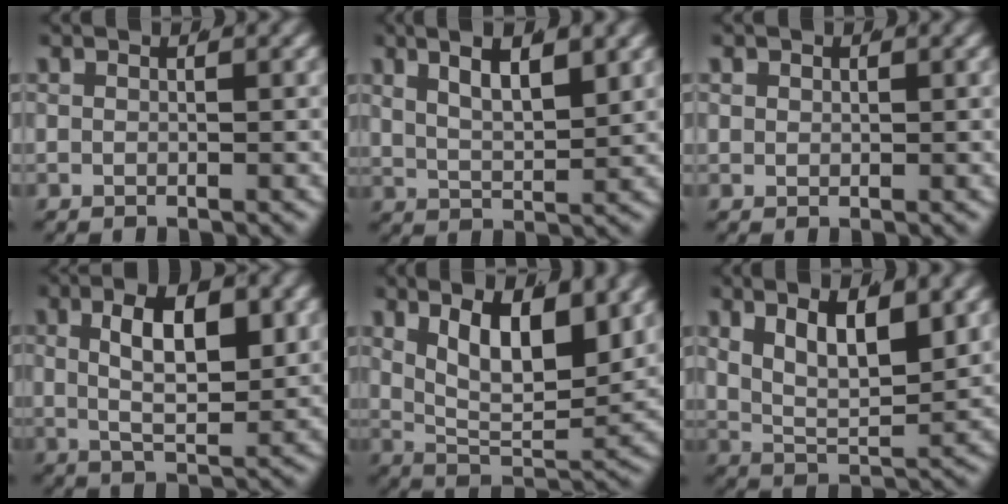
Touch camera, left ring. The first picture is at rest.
{"total": 6.9, "force": [2.5, 4.4, 4.7], "torque": [-0.076, 0.010, 0.028]}
{"total": 0.9, "force": [0.2, 0.8, 0.2], "torque": [-0.014, -0.007, 0.009]}
{"total": 5.7, "force": [0.4, 2.6, 5.0], "torque": [-0.079, -0.008, 0.004]}
{"total": 9.6, "force": [2.1, 5.9, 7.3], "torque": [-0.127, -0.018, 0.033]}
{"total": 8.4, "force": [1.5, 5.9, 5.8], "torque": [-0.116, -0.015, 0.020]}